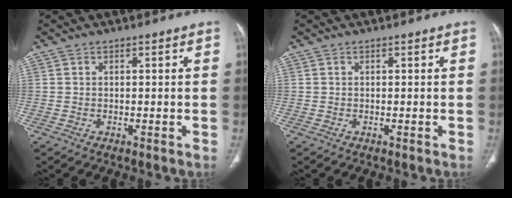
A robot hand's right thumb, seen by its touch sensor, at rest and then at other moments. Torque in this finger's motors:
{"motor_torque": [0.00, 0.23, 0.55, -0.39, -0.04]}